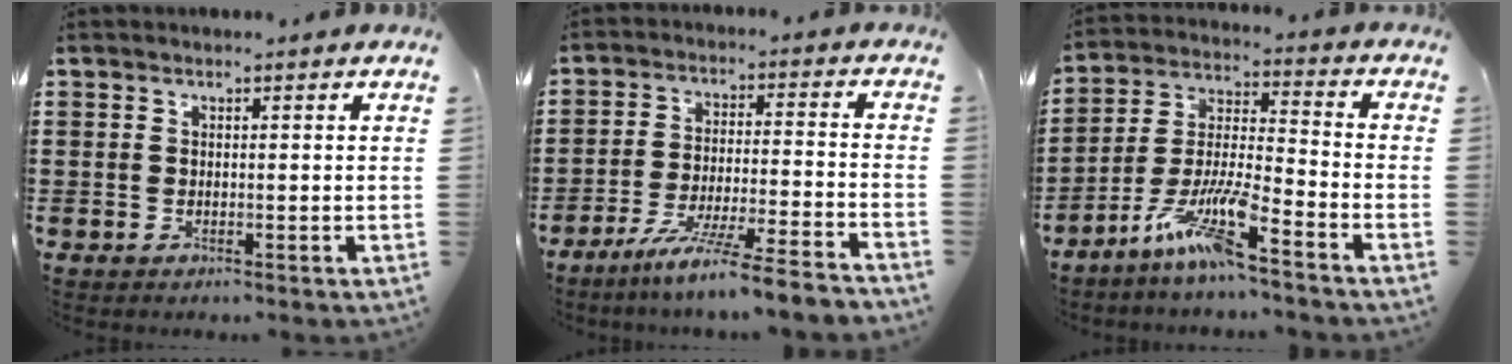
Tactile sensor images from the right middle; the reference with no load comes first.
{"total": 8.7, "force": [-7.5, -1.0, 4.3], "torque": [-0.079, -0.009, -0.146]}
{"total": 10.3, "force": [-7.7, 0.6, 6.7], "torque": [-0.153, -0.009, -0.157]}